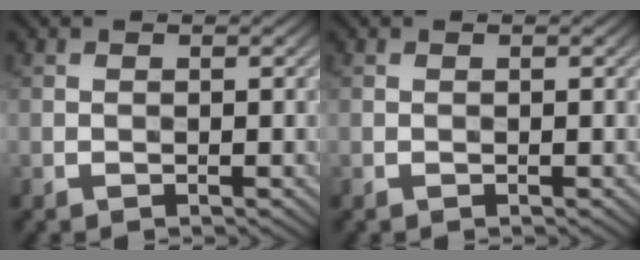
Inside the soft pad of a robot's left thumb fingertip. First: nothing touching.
{"total": 0.0}